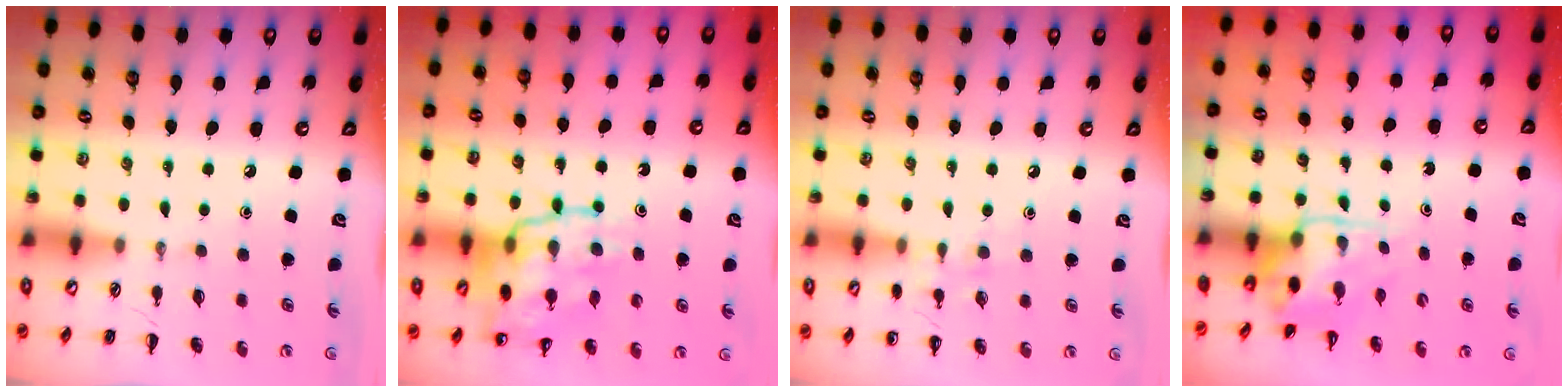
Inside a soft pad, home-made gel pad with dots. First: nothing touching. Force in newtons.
{"total": 21.4, "press": 21.0, "slide": 4.0}
{"total": 6.9, "press": 6.6, "slide": 1.9}
{"total": 3.6, "press": 3.5, "slide": 0.8}